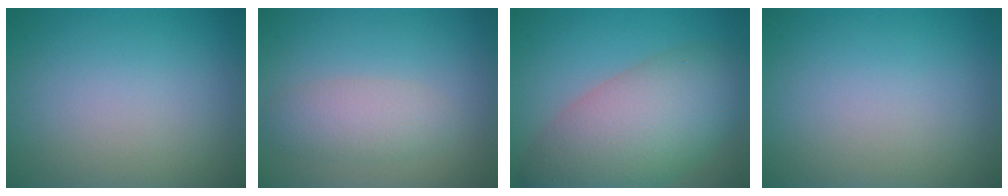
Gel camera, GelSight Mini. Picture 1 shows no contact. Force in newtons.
{"total": 2.8, "press": 2.8, "slide": 0.3}
{"total": 9.6, "press": 9.6, "slide": 0.6}
{"total": 0.0}